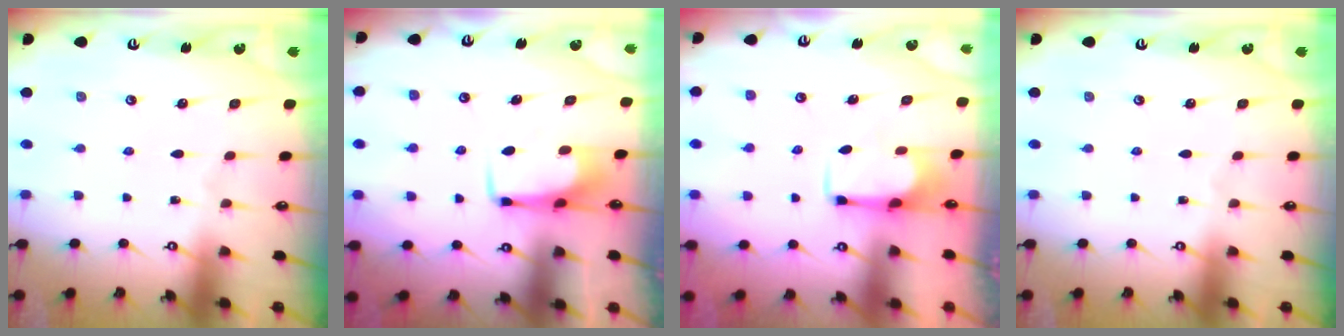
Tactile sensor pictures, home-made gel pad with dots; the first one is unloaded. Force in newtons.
{"total": 3.0, "press": 3.0, "slide": 0.4}
{"total": 2.7, "press": 2.6, "slide": 0.9}
{"total": 0.0}